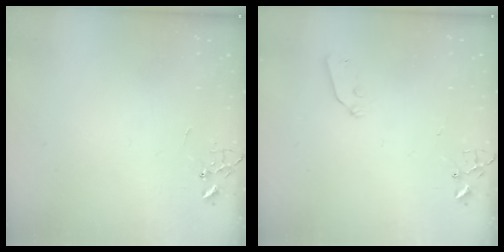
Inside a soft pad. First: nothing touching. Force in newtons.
{"total": 3.3, "press": 3.3, "slide": 0.4}